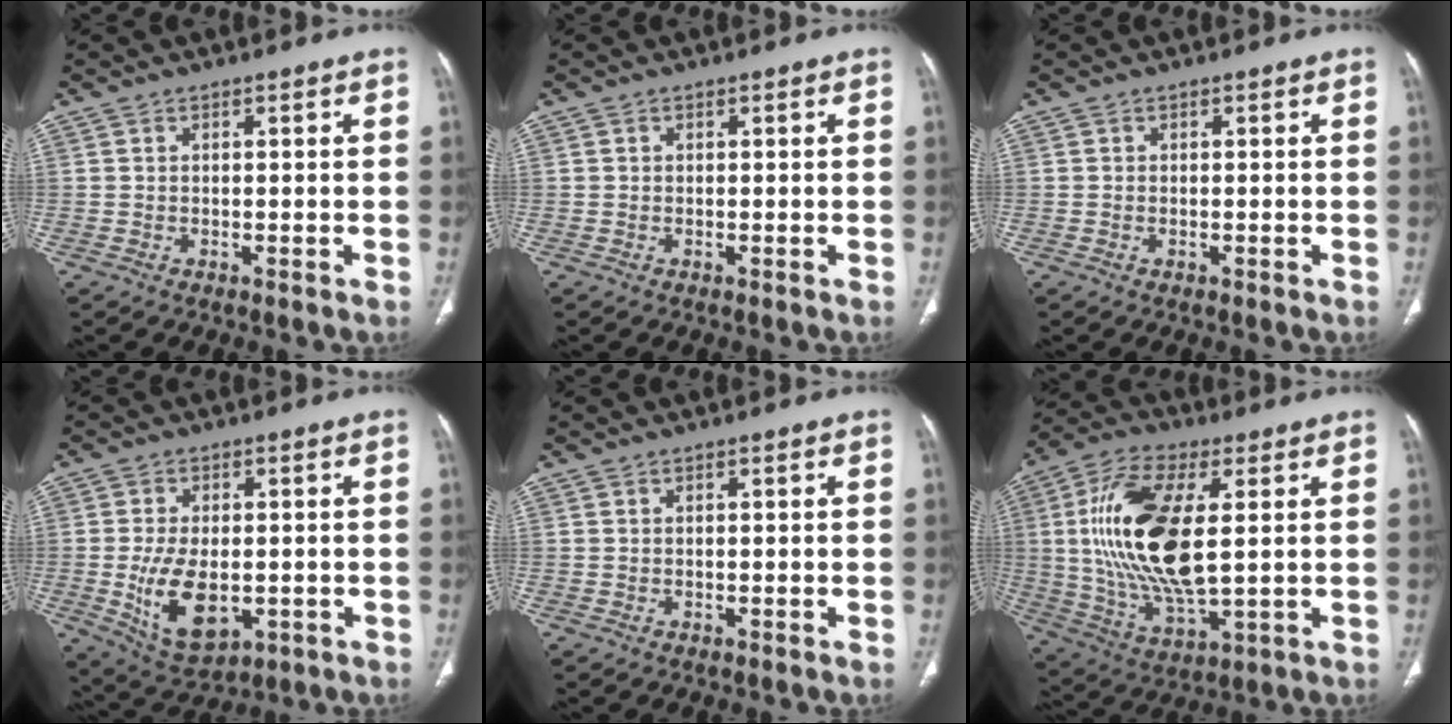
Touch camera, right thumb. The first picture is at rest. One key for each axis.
{"total": 0.0}
{"total": 0.0}
{"total": 11.3, "fx": -2.0, "fy": 6.5, "fz": 9.1, "tx": -0.154, "ty": -0.009, "tz": -0.016}
{"total": 0.0}
{"total": 20.7, "fx": 2.9, "fy": 8.9, "fz": 18.4, "tx": -0.370, "ty": -0.010, "tz": 0.056}